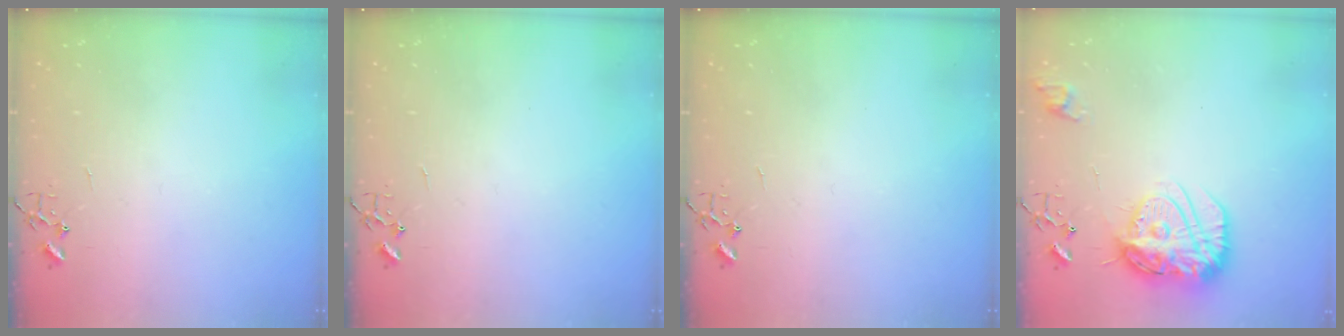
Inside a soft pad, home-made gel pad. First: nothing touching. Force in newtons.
{"total": 0.0}
{"total": 0.0}
{"total": 16.5, "press": 16.5, "slide": 1.6}